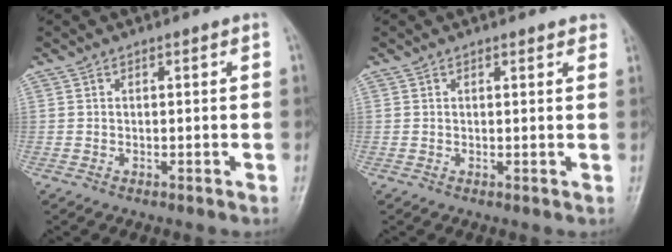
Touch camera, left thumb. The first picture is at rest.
{"total": 2.3, "force": [1.9, 0.7, 1.0], "torque": [0.002, -0.001, 0.016]}